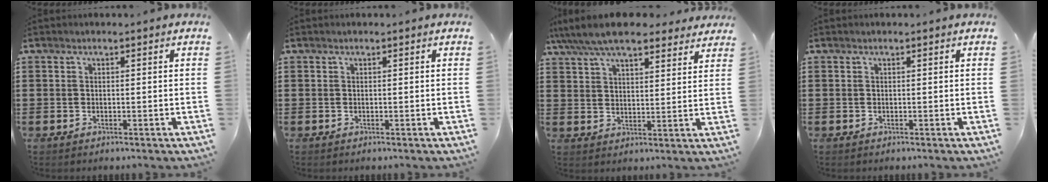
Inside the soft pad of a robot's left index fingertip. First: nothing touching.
{"total": 0.0}
{"total": 8.4, "force": [7.4, 1.8, 3.7], "torque": [-0.096, -0.016, 0.134]}
{"total": 0.0}